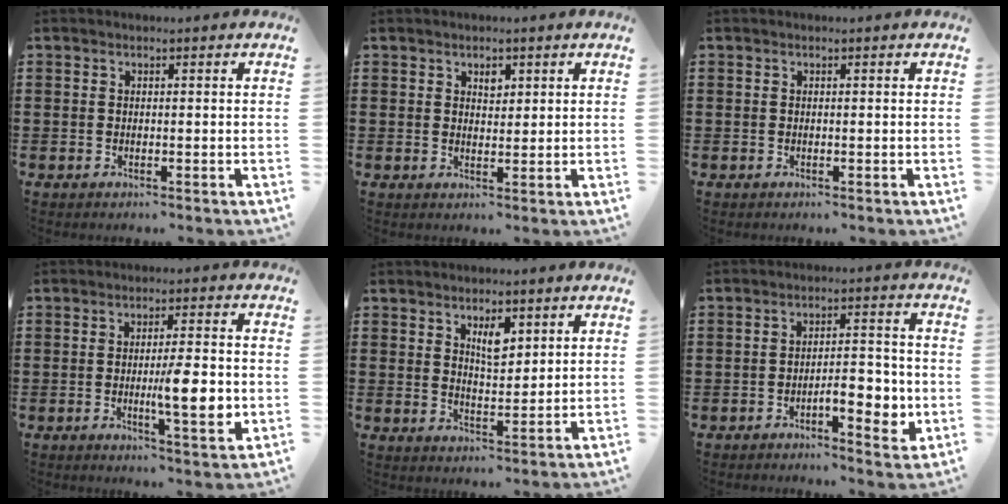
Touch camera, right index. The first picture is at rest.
{"total": 2.0, "force": [1.2, 1.2, 1.0], "torque": [-0.007, -0.002, 0.018]}
{"total": 0.0}
{"total": 8.1, "force": [-1.1, 1.2, 7.9], "torque": [-0.114, -0.012, -0.020]}
{"total": 4.2, "force": [2.4, 1.8, 2.9], "torque": [-0.047, 0.000, 0.039]}
{"total": 6.1, "force": [-2.4, 2.1, 5.2], "torque": [-0.068, 0.000, -0.044]}